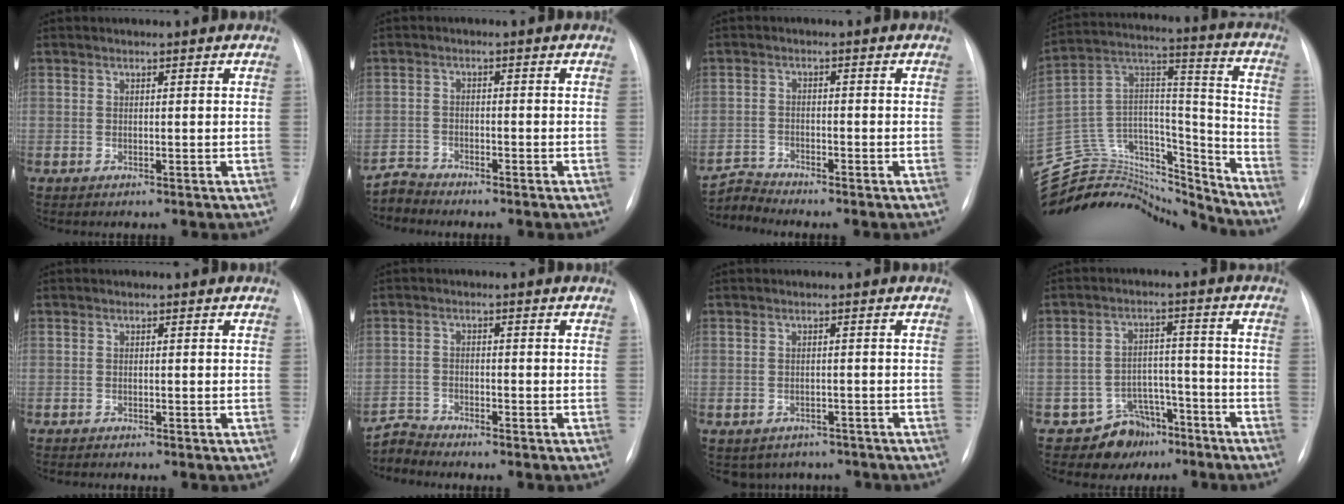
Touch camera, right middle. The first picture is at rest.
{"total": 2.7, "force": [-2.6, 0.1, -0.9], "torque": [0.024, -0.014, -0.050]}
{"total": 3.3, "force": [-2.9, -0.8, -1.1], "torque": [0.024, -0.016, -0.055]}
{"total": 27.6, "force": [-25.9, 7.4, 5.9], "torque": [-0.150, 0.048, -0.408]}
{"total": 1.5, "force": [-1.3, 0.2, 0.6], "torque": [-0.009, -0.003, -0.016]}
{"total": 3.2, "force": [-3.0, -0.5, -1.0], "torque": [0.024, -0.016, -0.058]}
{"total": 5.8, "force": [-4.8, 3.3, 0.4], "torque": [0.006, 0.013, -0.055]}
{"total": 6.6, "force": [-4.9, 4.4, 0.4], "torque": [0.010, 0.032, -0.073]}